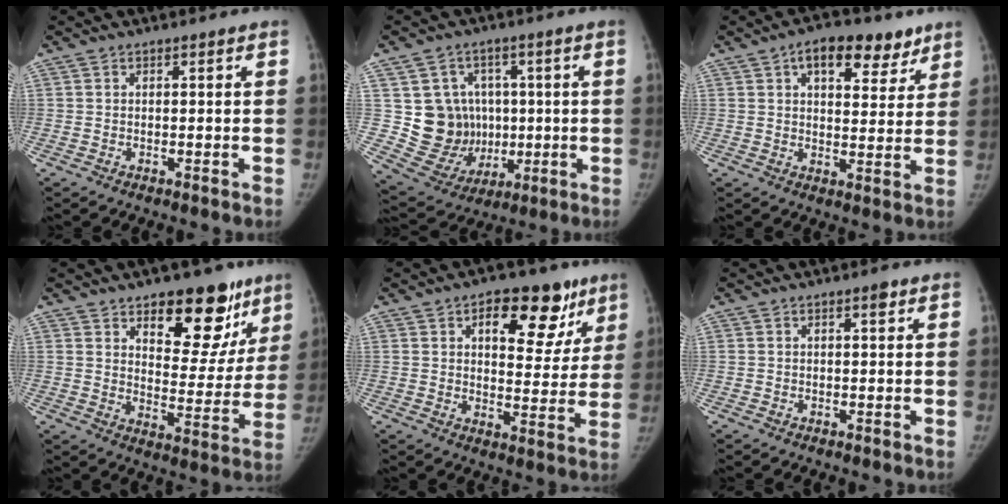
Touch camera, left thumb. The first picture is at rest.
{"total": 13.5, "force": [1.0, 12.4, 5.2], "torque": [-0.038, 0.003, 0.046]}
{"total": 11.9, "force": [6.7, 6.3, 7.6], "torque": [-0.069, -0.017, 0.095]}
{"total": 17.2, "force": [10.7, 8.7, 10.2], "torque": [-0.061, -0.063, 0.153]}
{"total": 14.6, "force": [7.6, 7.9, 9.7], "torque": [-0.068, -0.023, 0.103]}
{"total": 1.0, "force": [0.5, 0.3, 0.8], "torque": [-0.008, 0.000, 0.007]}